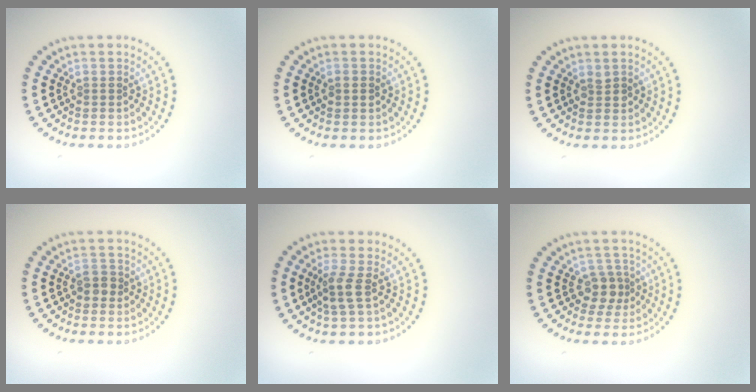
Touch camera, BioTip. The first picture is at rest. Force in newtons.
{"total": 1.3, "press": 1.2, "slide": 0.1}
{"total": 0.8, "press": 0.7, "slide": 0.1}
{"total": 1.5, "press": 1.4, "slide": 0.3}
{"total": 2.0, "press": 1.7, "slide": 1.1}
{"total": 2.2, "press": 1.8, "slide": 1.3}